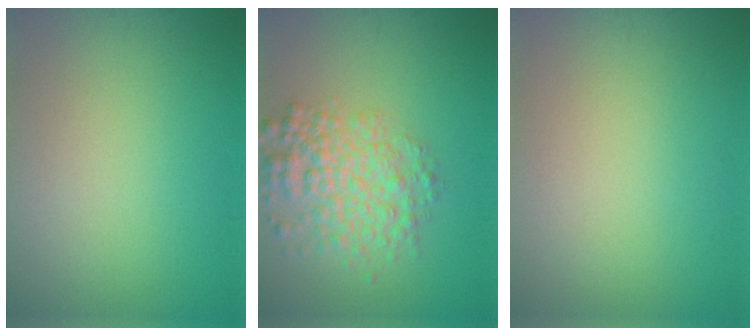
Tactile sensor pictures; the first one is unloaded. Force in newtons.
{"total": 5.0, "press": 5.0, "slide": 0.2}
{"total": 0.0}